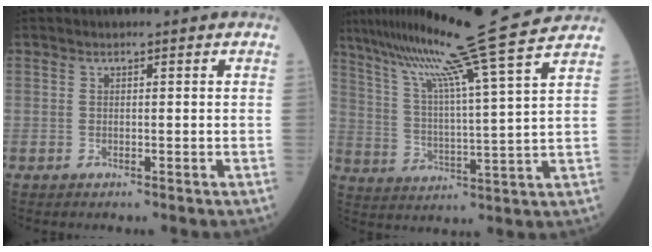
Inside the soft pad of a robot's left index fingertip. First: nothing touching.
{"total": 19.2, "force": [15.7, -3.3, 10.6], "torque": [-0.183, -0.014, 0.234]}